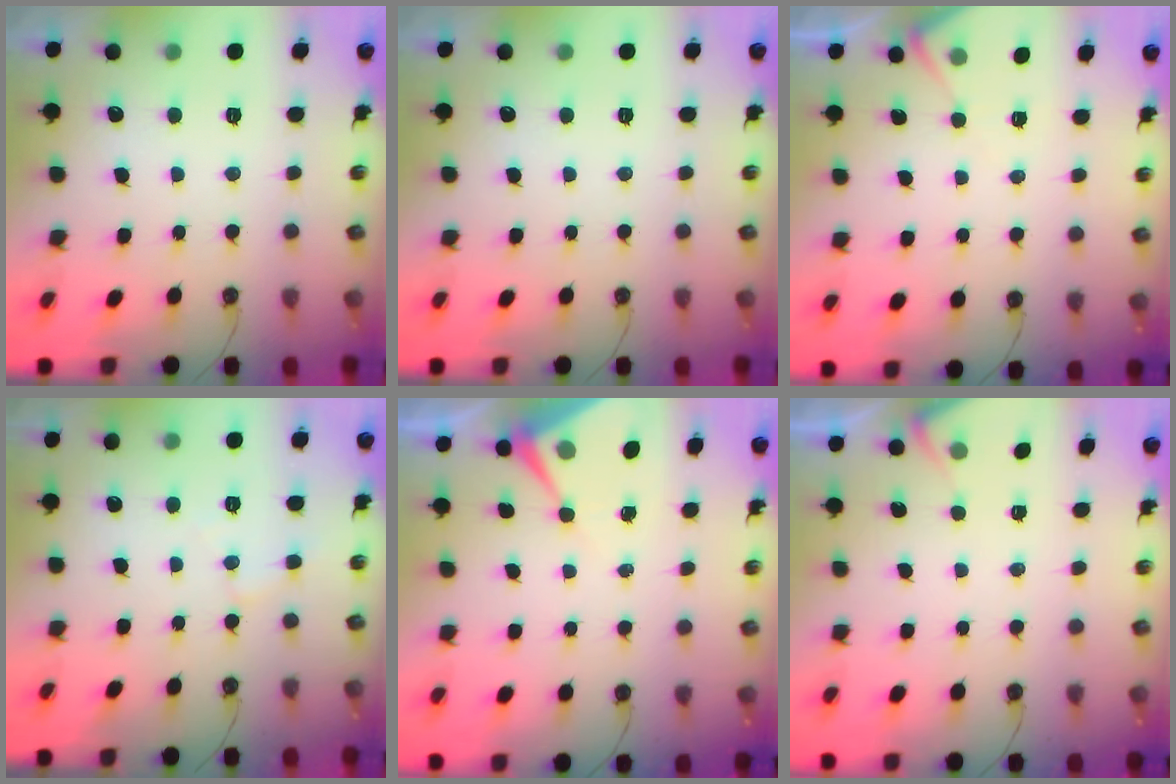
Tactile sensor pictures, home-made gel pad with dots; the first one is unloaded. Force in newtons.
{"total": 0.0}
{"total": 5.8, "press": 5.8, "slide": 0.4}
{"total": 4.6, "press": 4.5, "slide": 0.6}
{"total": 6.3, "press": 6.3, "slide": 0.7}
{"total": 3.4, "press": 3.3, "slide": 0.4}